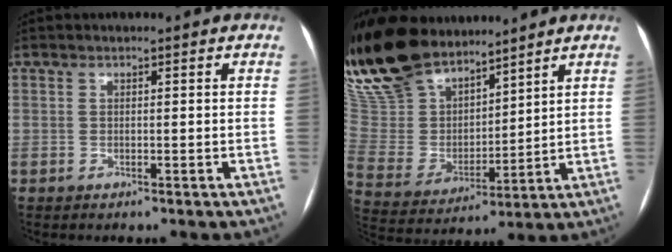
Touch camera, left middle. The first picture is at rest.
{"total": 20.3, "force": [16.8, 8.0, 8.1], "torque": [-0.193, 0.020, 0.323]}